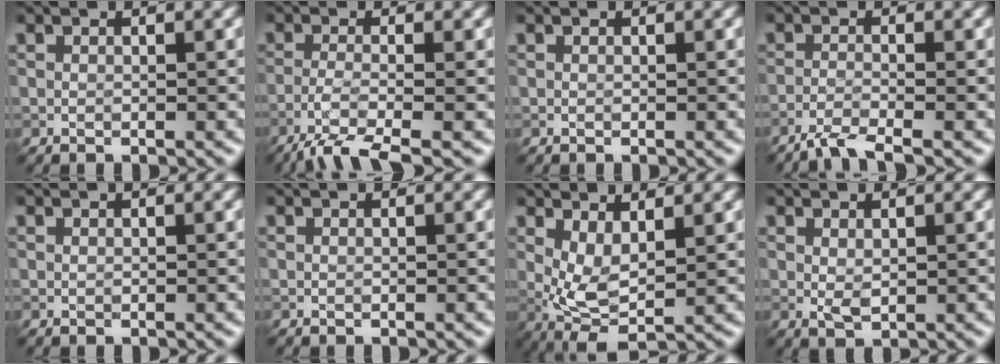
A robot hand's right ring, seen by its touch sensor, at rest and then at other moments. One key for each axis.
{"total": 4.6, "fx": -3.4, "fy": 0.6, "fz": 3.1, "tx": -0.047, "ty": -0.004, "tz": -0.078}
{"total": 0.0}
{"total": 2.9, "fx": -2.5, "fy": 0.1, "fz": 1.5, "tx": -0.024, "ty": -0.005, "tz": -0.065}
{"total": 0.0}
{"total": 0.0}
{"total": 3.7, "fx": 0.7, "fy": 1.1, "fz": 3.4, "tx": -0.067, "ty": -0.009, "tz": 0.016}
{"total": 1.0, "fx": 0.4, "fy": 0.4, "fz": 0.9, "tx": -0.017, "ty": -0.002, "tz": 0.010}